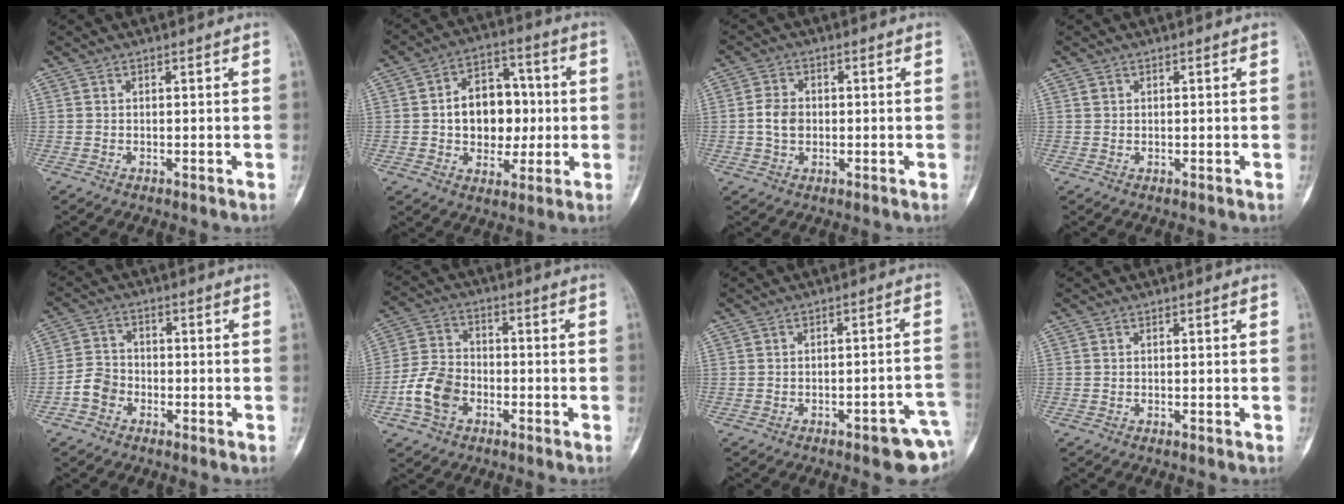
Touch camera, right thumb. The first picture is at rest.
{"total": 13.3, "force": [0.1, 9.7, 9.1], "torque": [-0.087, 0.024, 0.003]}
{"total": 4.5, "force": [-0.2, 3.4, 2.9], "torque": [-0.046, 0.007, -0.008]}
{"total": 0.8, "force": [0.4, 0.6, 0.2], "torque": [0.001, 0.001, 0.008]}
{"total": 4.8, "force": [-2.3, 3.8, 2.0], "torque": [-0.026, 0.019, -0.050]}
{"total": 9.2, "force": [-3.5, 6.5, 5.6], "torque": [-0.104, 0.025, -0.070]}
{"total": 8.2, "force": [-3.7, 2.7, 6.8], "torque": [-0.069, 0.025, -0.039]}
{"total": 0.0}